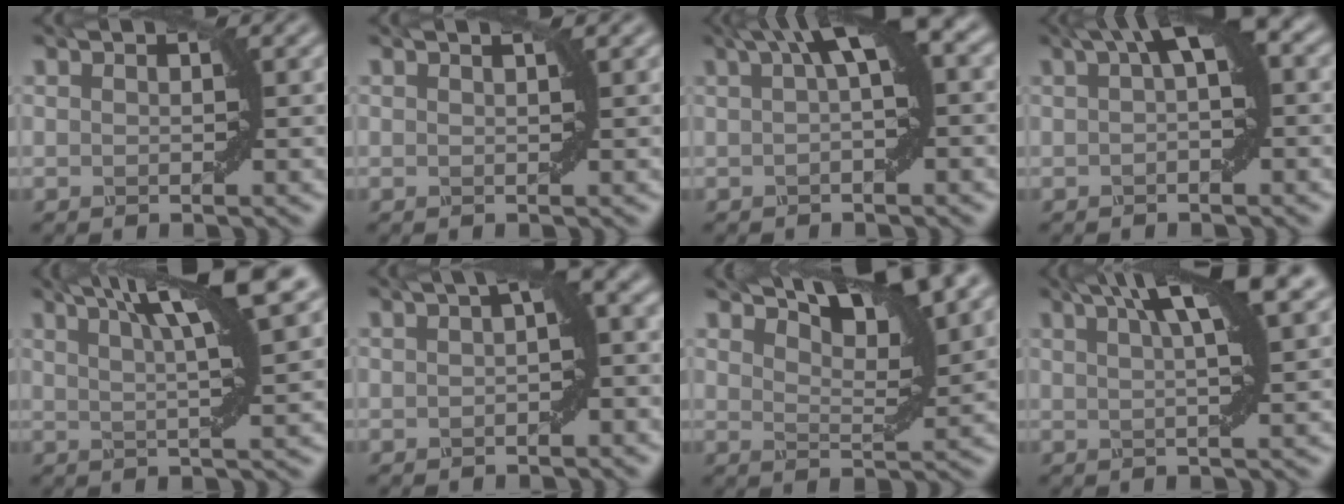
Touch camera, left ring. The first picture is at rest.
{"total": 0.8, "force": [0.5, 0.3, 0.6], "torque": [0.004, -0.004, 0.001]}
{"total": 5.9, "force": [1.7, 1.5, 5.5], "torque": [-0.071, 0.021, 0.025]}
{"total": 4.4, "force": [1.1, 1.0, 4.1], "torque": [-0.053, 0.021, 0.014]}
{"total": 9.1, "force": [4.8, 1.7, 7.6], "torque": [-0.088, 0.032, 0.074]}
{"total": 4.3, "force": [0.6, 1.1, 4.2], "torque": [-0.046, 0.024, 0.009]}
{"total": 7.6, "force": [5.6, 1.6, 4.9], "torque": [-0.077, 0.015, 0.094]}
{"total": 7.5, "force": [3.7, 1.6, 6.3], "torque": [-0.061, 0.029, 0.047]}